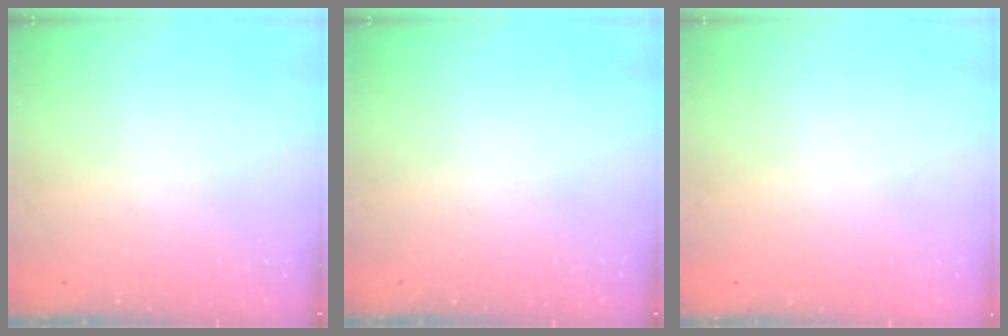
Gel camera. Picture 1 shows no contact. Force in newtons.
{"total": 0.0}
{"total": 0.0}